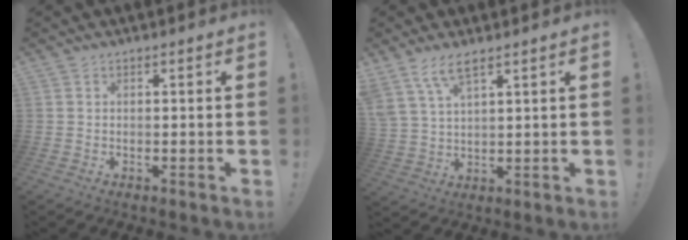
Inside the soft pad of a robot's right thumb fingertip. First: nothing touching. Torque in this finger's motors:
{"motor_torque": [1.05, 1.52, 1.00, 0.39, 0.46]}